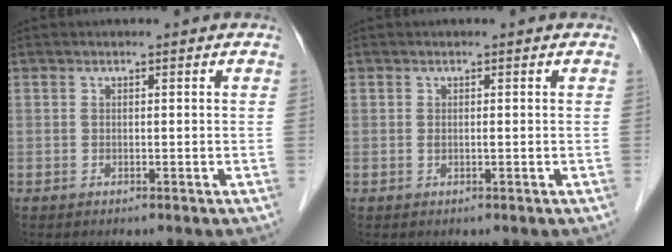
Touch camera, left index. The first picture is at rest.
{"total": 0.6, "force": [0.1, 0.1, 0.6], "torque": [-0.019, 0.001, 0.002]}